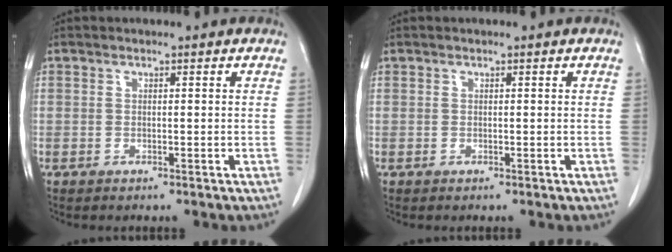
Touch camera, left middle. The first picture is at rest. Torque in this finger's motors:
{"motor_torque": [0.76, -0.80, 0.06, 0.01]}